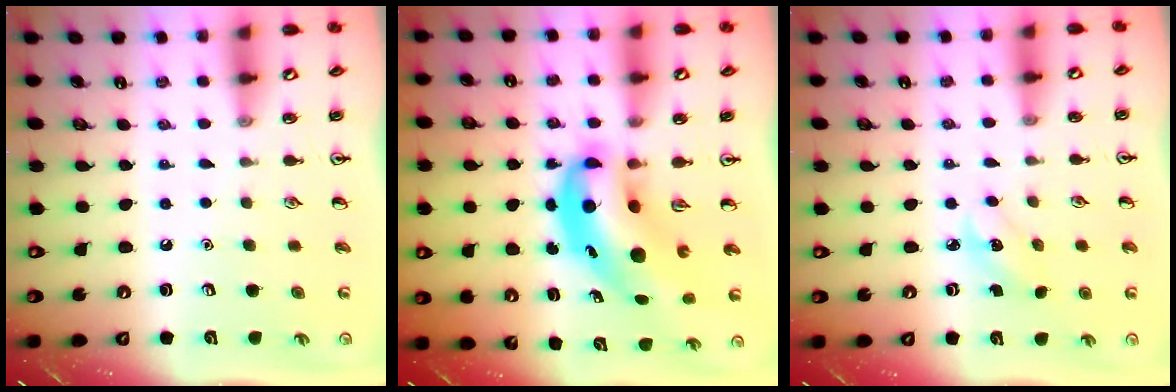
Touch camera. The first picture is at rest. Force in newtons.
{"total": 10.1, "press": 9.8, "slide": 2.8}
{"total": 2.7, "press": 2.6, "slide": 0.7}